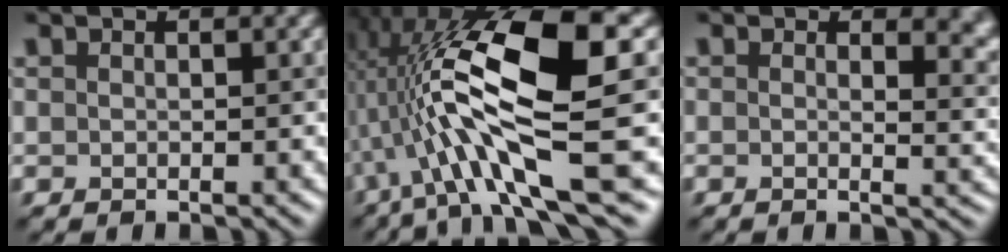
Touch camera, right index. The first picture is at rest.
{"total": 12.4, "force": [0.4, 3.1, 12.0], "torque": [-0.210, 0.007, 0.010]}
{"total": 6.1, "force": [1.9, 3.2, 4.8], "torque": [-0.024, 0.006, 0.006]}